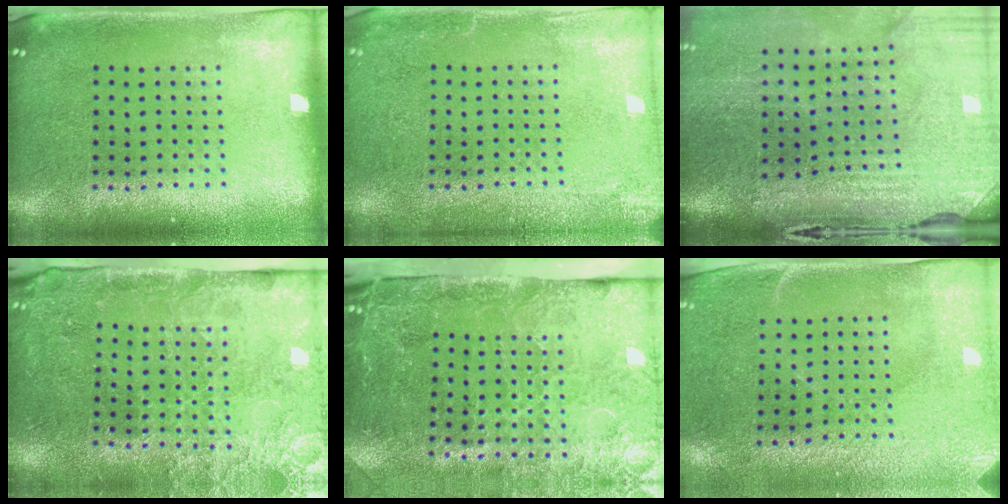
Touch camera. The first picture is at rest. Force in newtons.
{"total": 2.6, "press": 2.6, "slide": 0.3}
{"total": 4.6, "press": 3.9, "slide": 2.5}
{"total": 3.3, "press": 3.3, "slide": 0.3}
{"total": 4.8, "press": 3.6, "slide": 3.1}
{"total": 2.9, "press": 2.5, "slide": 1.6}